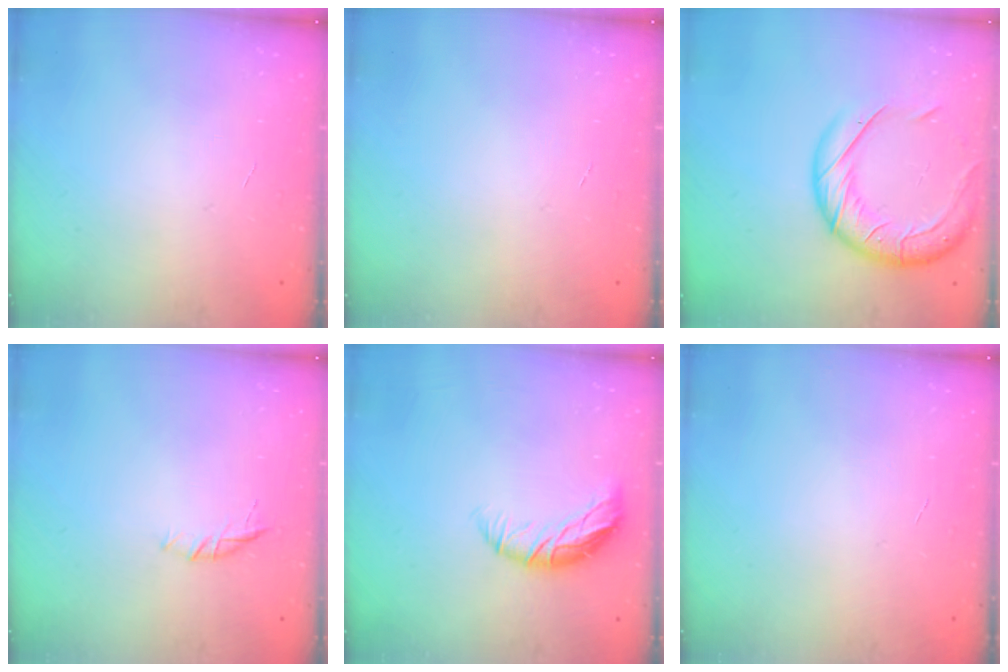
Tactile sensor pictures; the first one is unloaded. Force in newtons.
{"total": 0.0}
{"total": 17.3, "press": 17.2, "slide": 2.3}
{"total": 7.0, "press": 6.9, "slide": 1.5}
{"total": 9.0, "press": 8.9, "slide": 1.1}
{"total": 0.0}